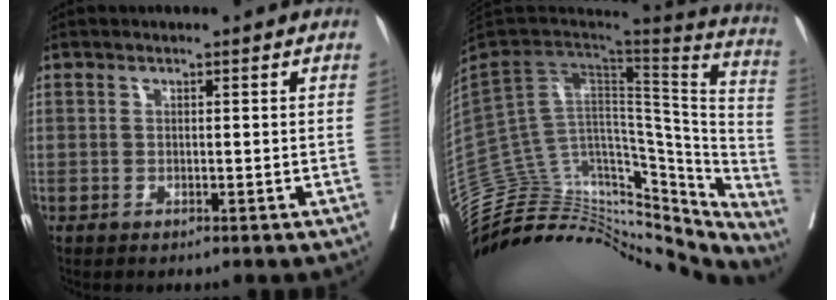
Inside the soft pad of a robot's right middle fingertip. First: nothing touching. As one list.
[{"total": 40.6, "force": [-34.4, 14.2, 16.2], "torque": [-0.237, 0.001, -0.464]}]